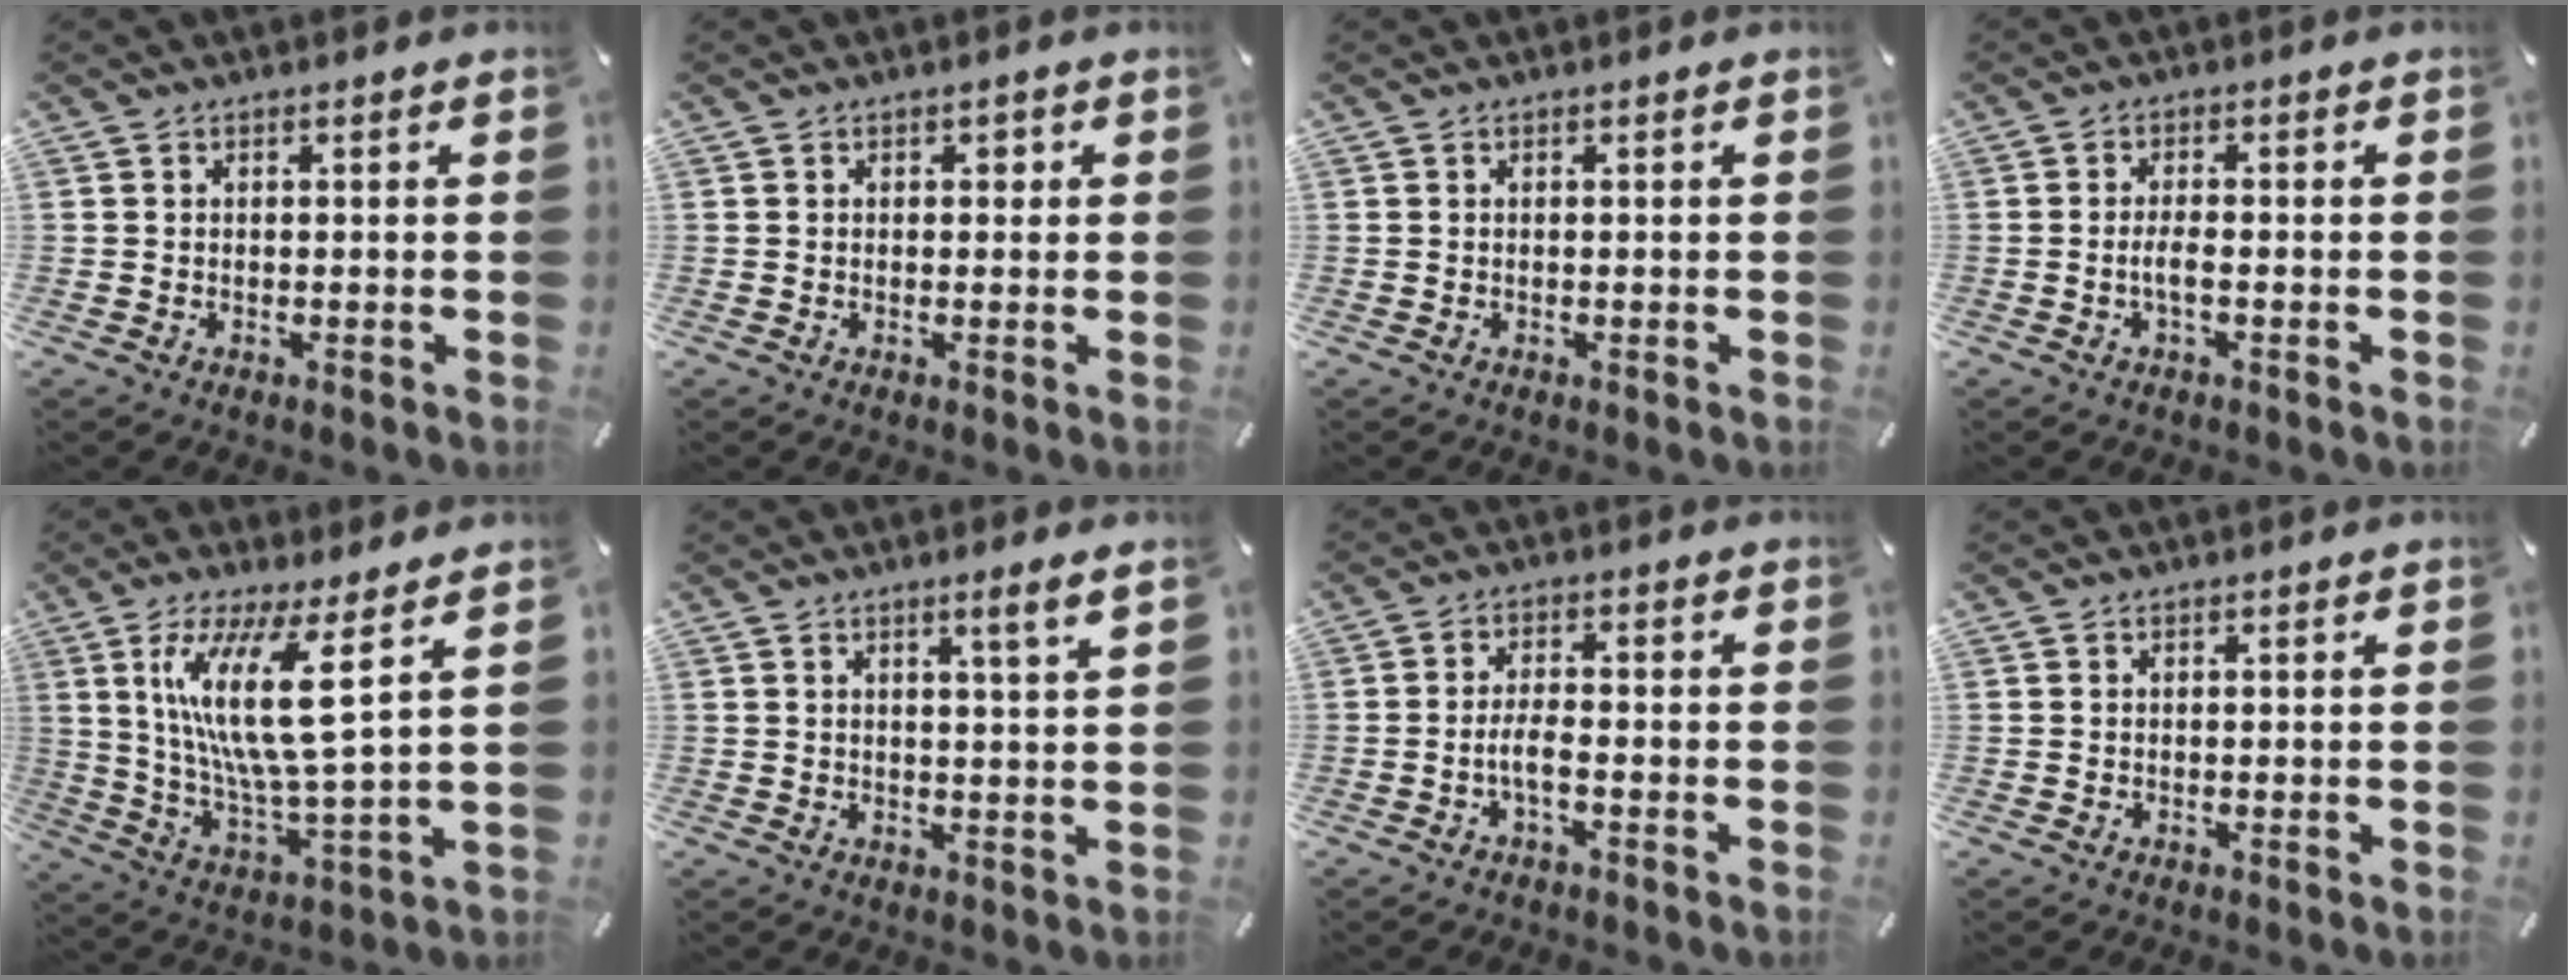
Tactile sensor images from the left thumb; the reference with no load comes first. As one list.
[{"total": 1.2, "force": [0.2, 1.0, 0.6], "torque": [-0.004, 0.005, -0.001]}, {"total": 0.0}, {"total": 3.2, "force": [-1.0, 0.9, 2.9], "torque": [-0.059, 0.003, -0.020]}, {"total": 15.5, "force": [6.1, 2.8, 14.0], "torque": [-0.288, -0.021, 0.092]}, {"total": 4.4, "force": [2.5, -0.2, 3.6], "torque": [-0.065, -0.008, 0.039]}, {"total": 4.2, "force": [-1.8, 1.2, 3.6], "torque": [-0.075, 0.005, -0.036]}, {"total": 0.0}]